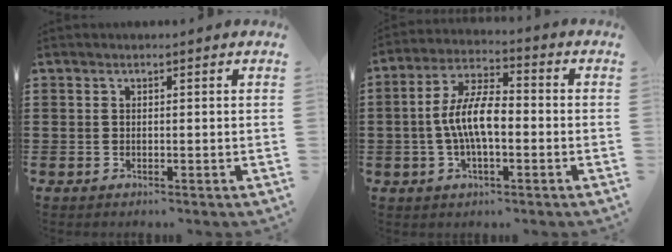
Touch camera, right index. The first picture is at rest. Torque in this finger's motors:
{"motor_torque": [1.75, -0.39, 0.44, 0.21]}